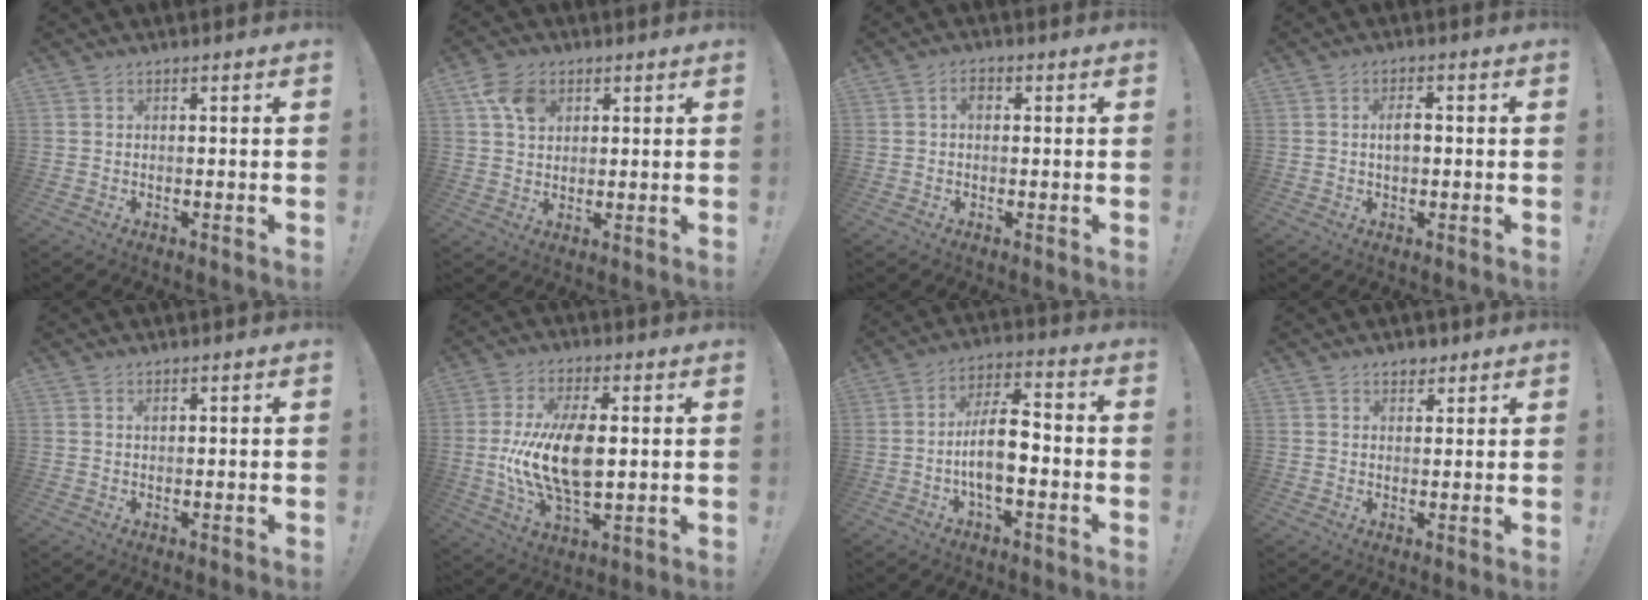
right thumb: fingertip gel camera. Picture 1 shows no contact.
{"total": 8.2, "force": [3.5, 6.1, 4.3], "torque": [-0.060, -0.002, 0.068]}
{"total": 2.4, "force": [0.2, 1.6, 1.7], "torque": [-0.028, 0.007, 0.001]}
{"total": 3.5, "force": [0.3, 2.0, 2.9], "torque": [-0.040, 0.004, 0.000]}
{"total": 0.8, "force": [0.5, 0.3, 0.5], "torque": [-0.003, -0.002, 0.009]}
{"total": 16.9, "force": [0.5, 9.1, 14.2], "torque": [-0.265, -0.010, 0.004]}
{"total": 11.4, "force": [-2.6, 4.8, 10.0], "torque": [-0.183, 0.012, -0.050]}
{"total": 3.0, "force": [2.1, 1.9, 0.8], "torque": [0.001, -0.011, 0.036]}